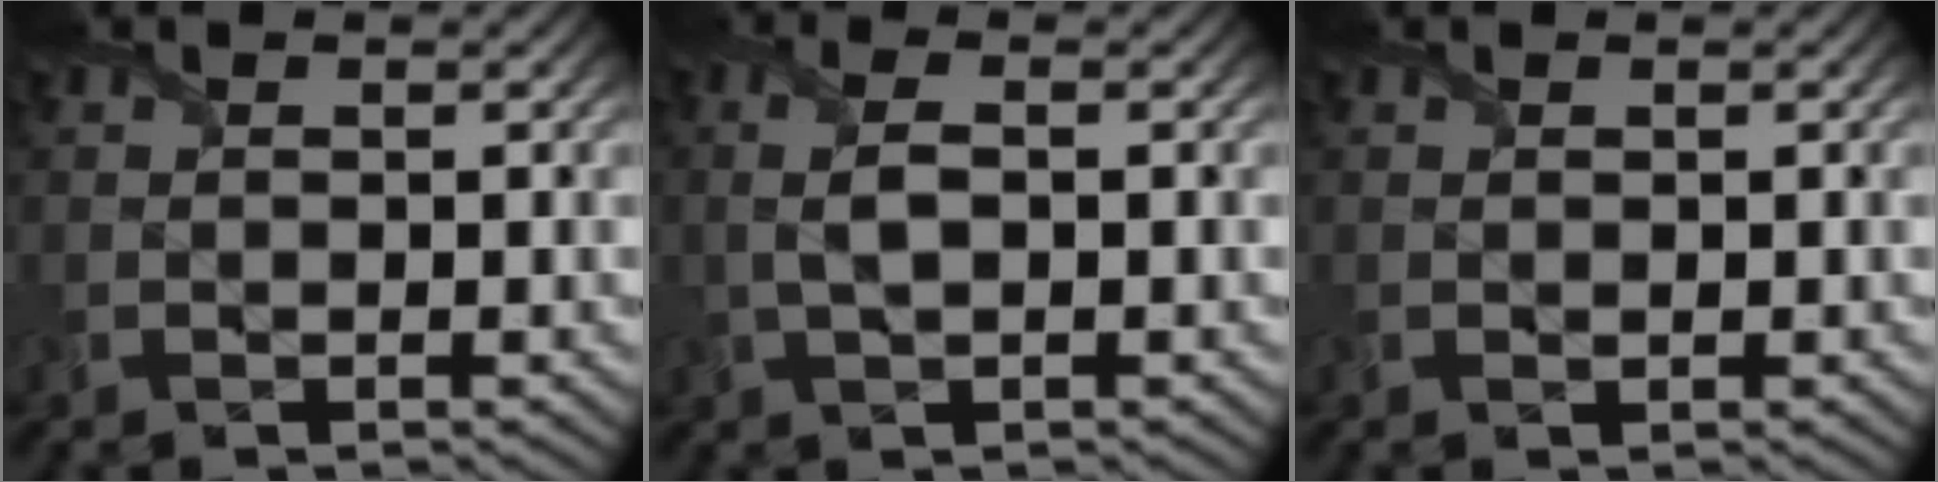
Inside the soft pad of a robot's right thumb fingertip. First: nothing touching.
{"total": 3.4, "force": [0.0, 1.3, 3.1], "torque": [-0.077, 0.004, -0.001]}
{"total": 0.0}